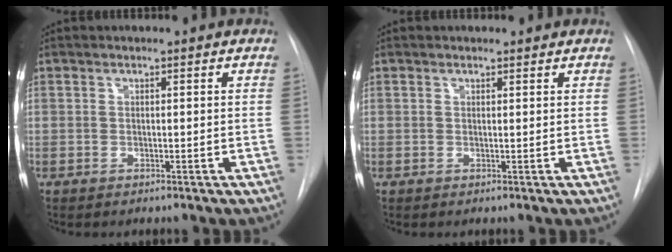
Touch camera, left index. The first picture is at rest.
{"total": 0.6, "force": [0.6, 0.3, 0.0], "torque": [-0.006, -0.004, 0.005]}